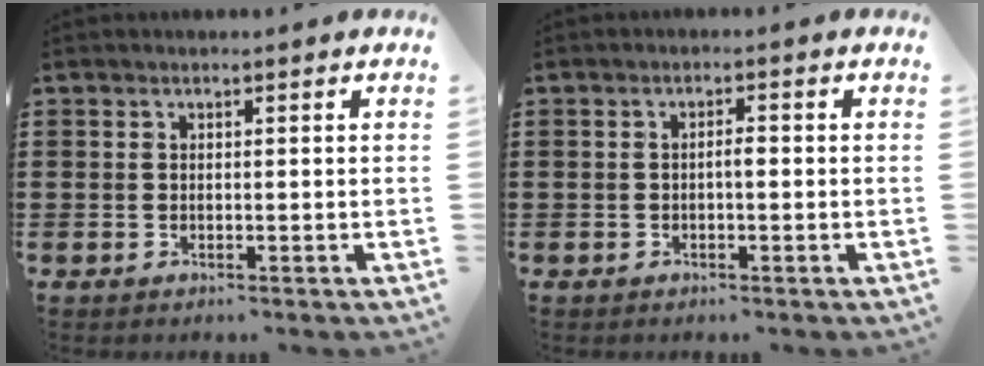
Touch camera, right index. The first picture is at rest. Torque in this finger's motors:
{"motor_torque": [0.38, -0.24, 0.05, 0.05]}